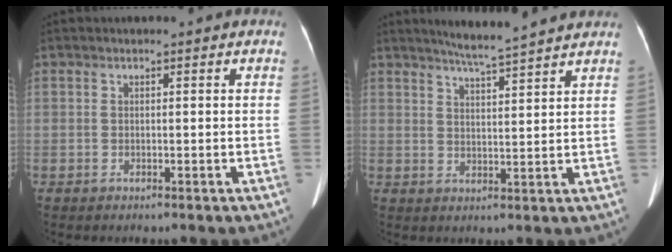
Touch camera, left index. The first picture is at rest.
{"total": 8.4, "force": [7.6, -0.8, 3.6], "torque": [-0.067, 0.009, 0.108]}